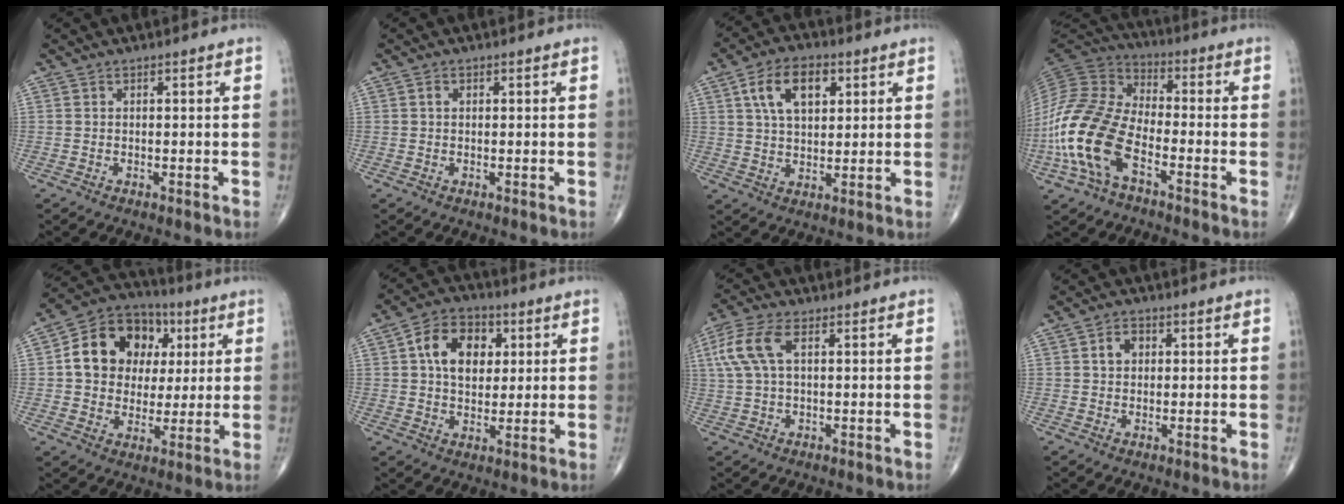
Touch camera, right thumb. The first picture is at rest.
{"total": 0.9, "force": [0.2, 0.7, 0.6], "torque": [-0.008, 0.004, 0.003]}
{"total": 10.4, "force": [3.8, 6.0, 7.5], "torque": [-0.111, -0.004, 0.065]}
{"total": 17.7, "force": [-6.3, 9.4, 13.6], "torque": [-0.294, 0.038, -0.129]}
{"total": 16.1, "force": [3.4, 13.1, 8.7], "torque": [-0.112, 0.012, 0.053]}
{"total": 11.5, "force": [2.9, 8.1, 7.5], "torque": [-0.093, 0.004, 0.042]}
{"total": 8.3, "force": [2.3, 4.0, 6.9], "torque": [-0.172, 0.021, 0.044]}
{"total": 3.2, "force": [0.7, 2.4, 1.9], "torque": [-0.023, 0.006, 0.010]}